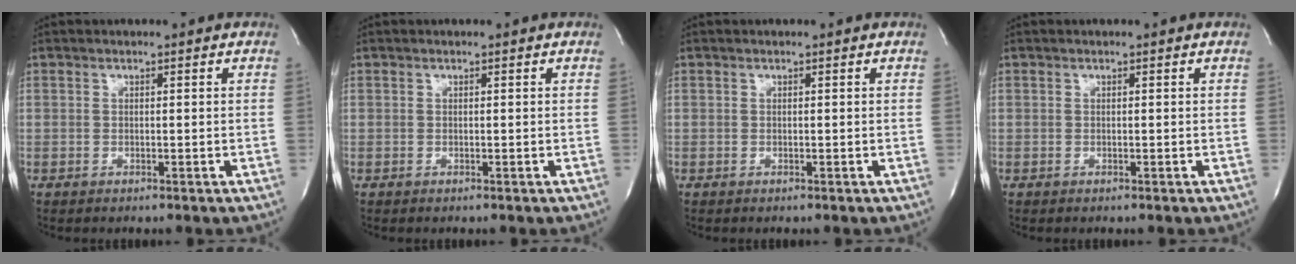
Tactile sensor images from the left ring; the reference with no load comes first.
{"total": 0.0}
{"total": 0.0}
{"total": 0.0}